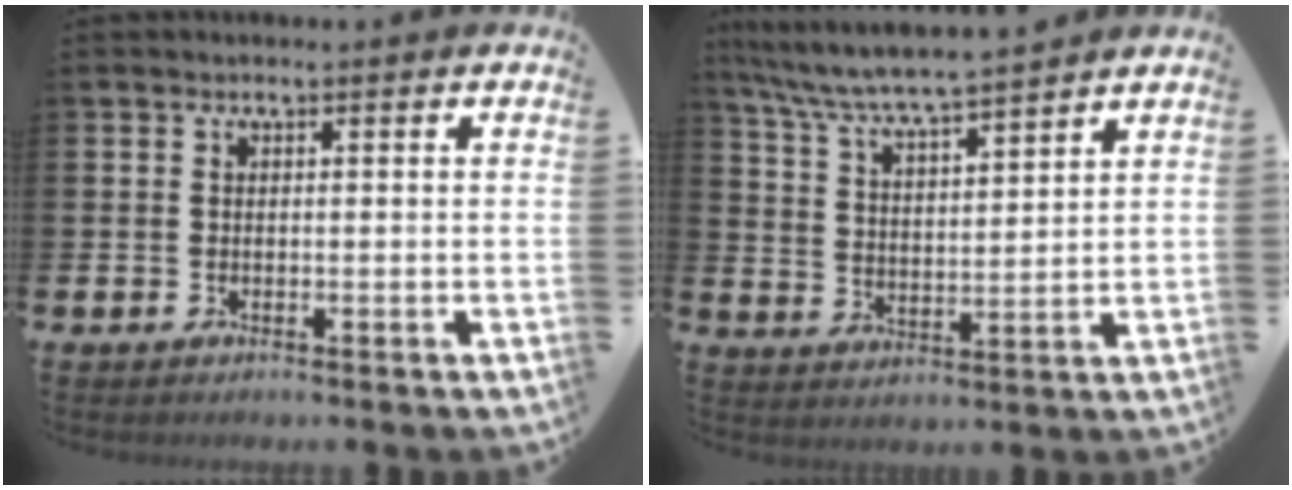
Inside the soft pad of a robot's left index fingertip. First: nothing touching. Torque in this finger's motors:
{"motor_torque": [0.14, -0.78, 0.88, 0.21]}